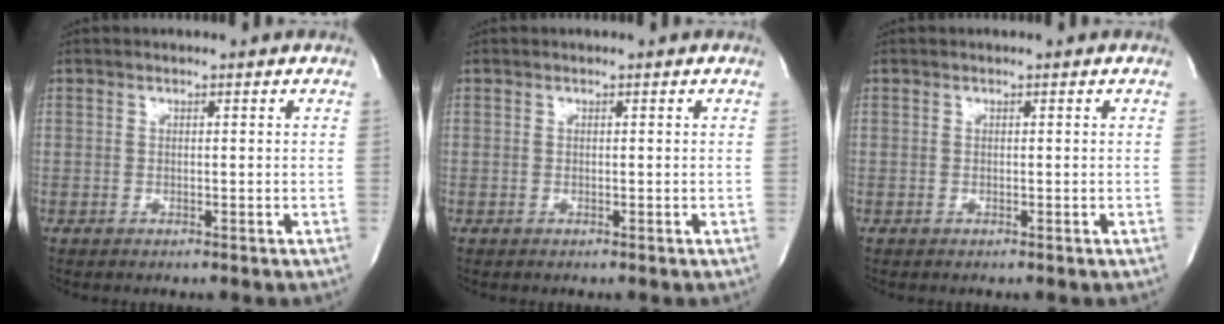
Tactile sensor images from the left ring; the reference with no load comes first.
{"total": 0.0}
{"total": 0.0}